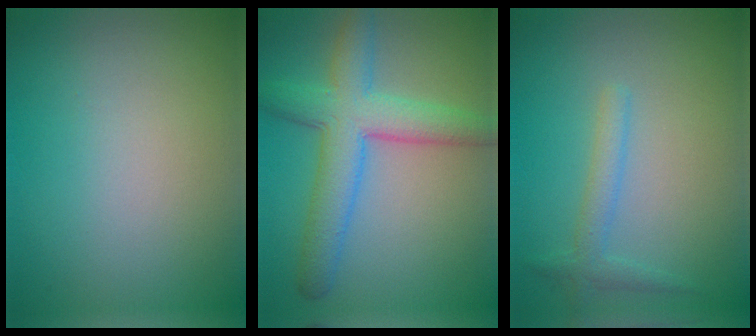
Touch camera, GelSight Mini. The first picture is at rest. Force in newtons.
{"total": 6.1, "press": 6.1, "slide": 0.2}
{"total": 1.9, "press": 1.9, "slide": 0.1}